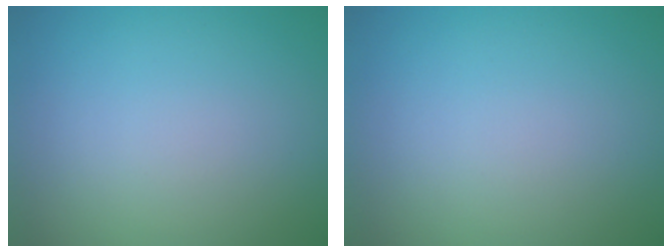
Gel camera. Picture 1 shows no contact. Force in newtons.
{"total": 0.0}